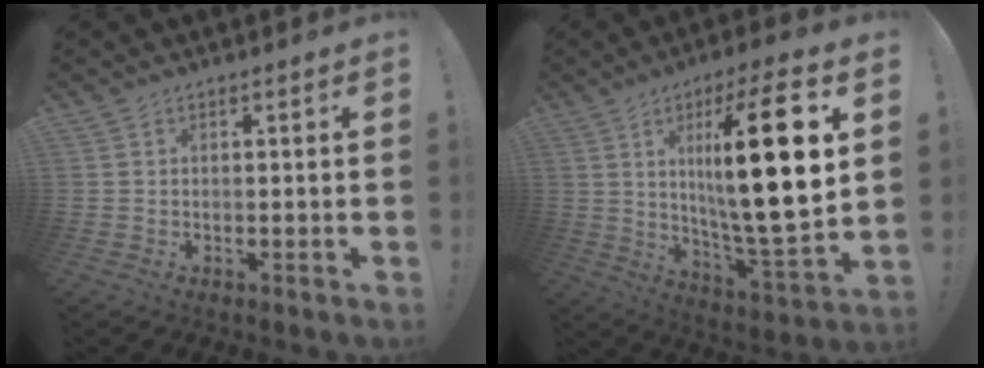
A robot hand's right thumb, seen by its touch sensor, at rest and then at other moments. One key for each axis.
{"total": 24.1, "fx": 6.2, "fy": 5.2, "fz": 22.7, "tx": -0.369, "ty": -0.030, "tz": 0.083}